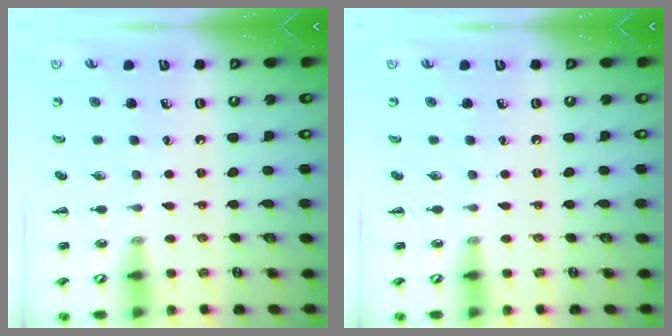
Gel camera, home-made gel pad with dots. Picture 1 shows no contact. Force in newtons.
{"total": 0.0}